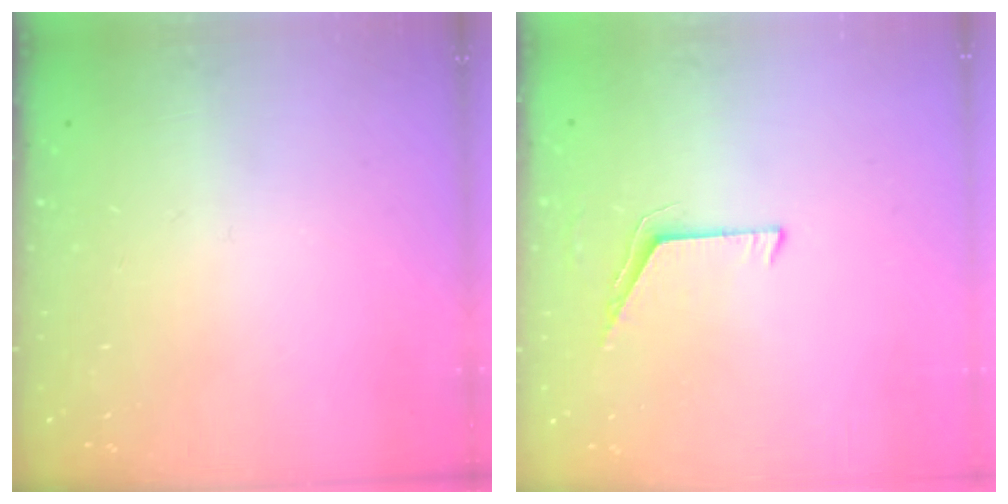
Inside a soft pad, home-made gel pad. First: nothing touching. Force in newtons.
{"total": 6.1, "press": 6.0, "slide": 0.6}